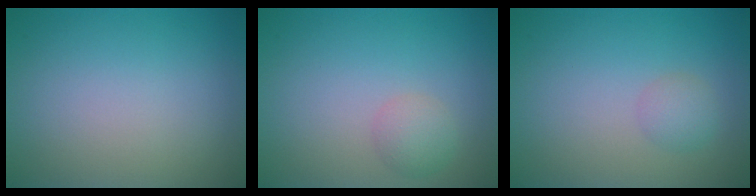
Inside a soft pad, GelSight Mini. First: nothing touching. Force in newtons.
{"total": 1.7, "press": 1.7, "slide": 0.1}
{"total": 1.5, "press": 1.5, "slide": 0.0}